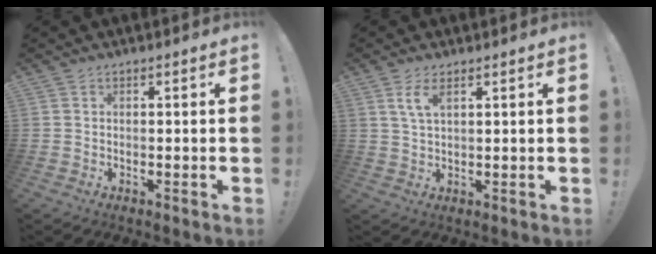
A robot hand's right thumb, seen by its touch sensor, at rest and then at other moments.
{"total": 4.5, "force": [2.3, 1.5, 3.5], "torque": [-0.064, -0.004, 0.041]}